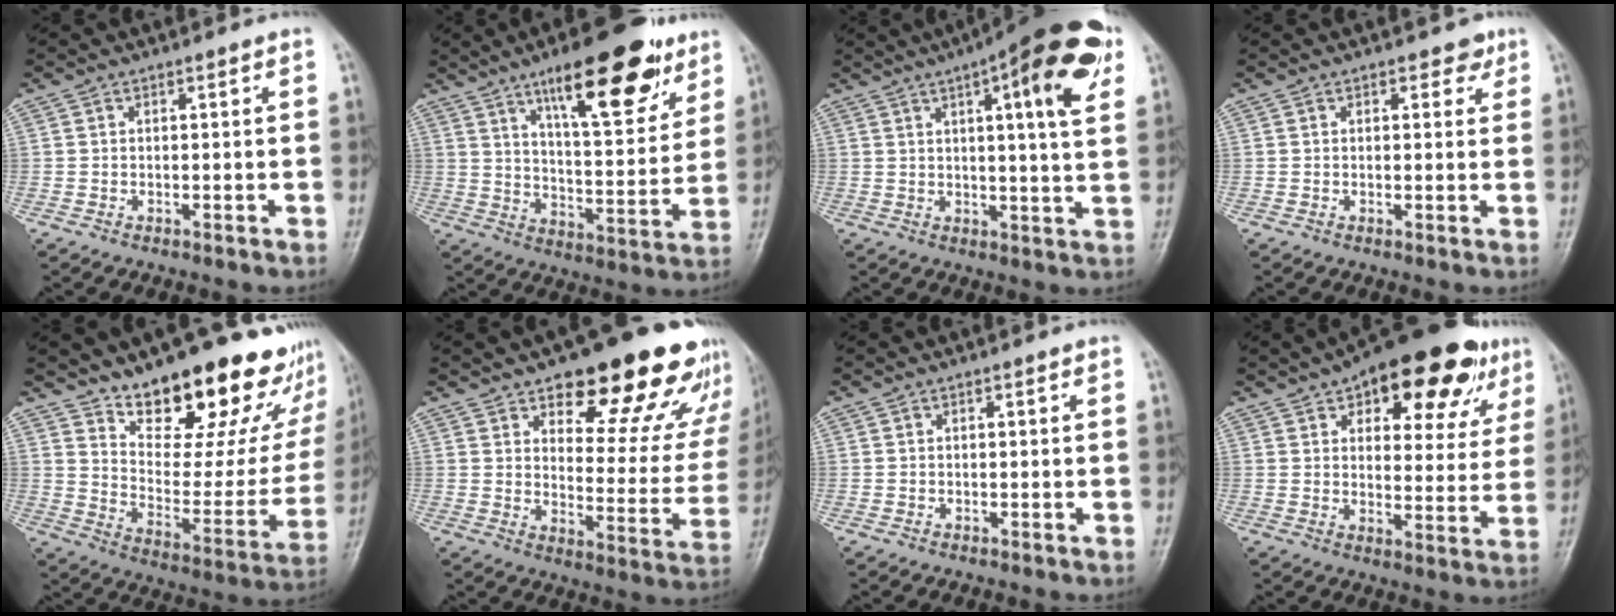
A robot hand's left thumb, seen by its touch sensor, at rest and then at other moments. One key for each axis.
{"total": 20.9, "fx": 12.4, "fy": 6.8, "fz": 15.4, "tx": -0.186, "ty": -0.052, "tz": 0.194}
{"total": 17.9, "fx": 8.1, "fy": 4.3, "fz": 15.4, "tx": -0.193, "ty": -0.008, "tz": 0.107}
{"total": 2.6, "fx": 1.5, "fy": 1.7, "fz": 1.2, "tx": 0.008, "ty": -0.005, "tz": 0.016}
{"total": 25.4, "fx": 19.0, "fy": 10.3, "fz": 13.4, "tx": -0.147, "ty": -0.115, "tz": 0.270}
{"total": 23.6, "fx": 15.9, "fy": 9.2, "fz": 14.8, "tx": -0.138, "ty": -0.080, "tz": 0.211}
{"total": 0.0}
{"total": 21.9, "fx": 12.0, "fy": 10.0, "fz": 15.3, "tx": -0.164, "ty": -0.013, "tz": 0.166}